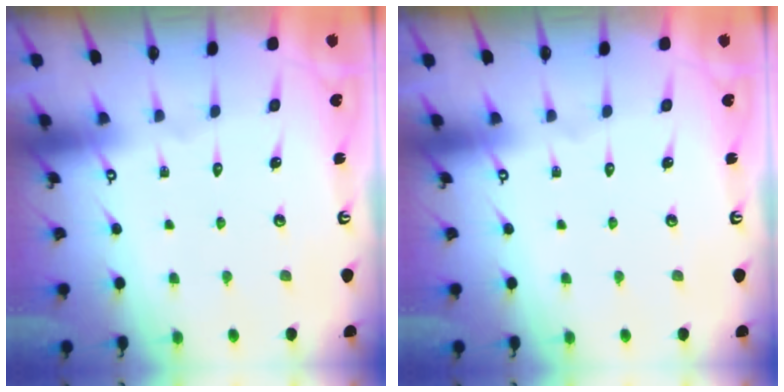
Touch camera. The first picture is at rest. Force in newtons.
{"total": 0.0}